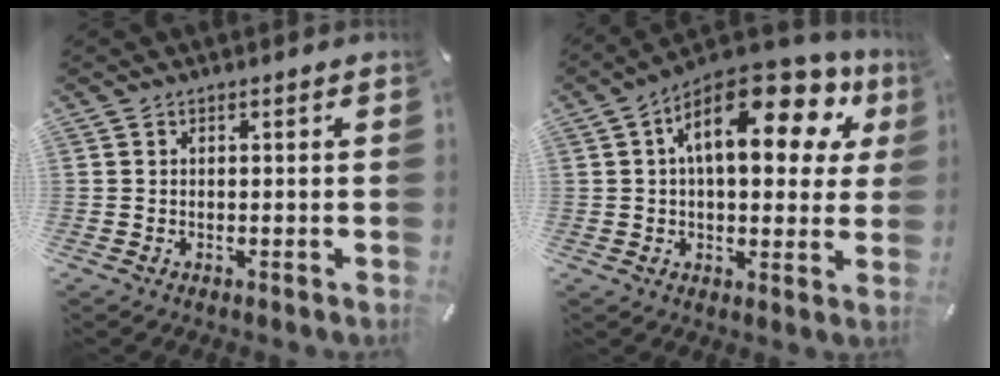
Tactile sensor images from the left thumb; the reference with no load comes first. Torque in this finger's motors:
{"motor_torque": [2.51, 2.50, 2.09, -0.68, 0.22]}